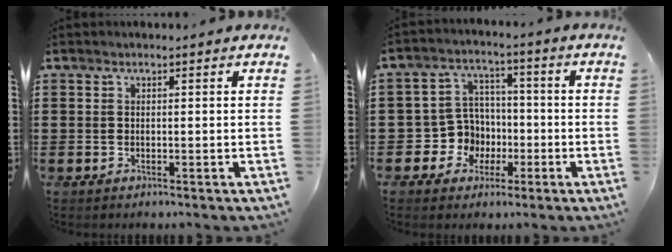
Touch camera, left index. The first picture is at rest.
{"total": 6.9, "force": [-1.4, 6.5, 1.8], "torque": [-0.070, 0.009, -0.026]}